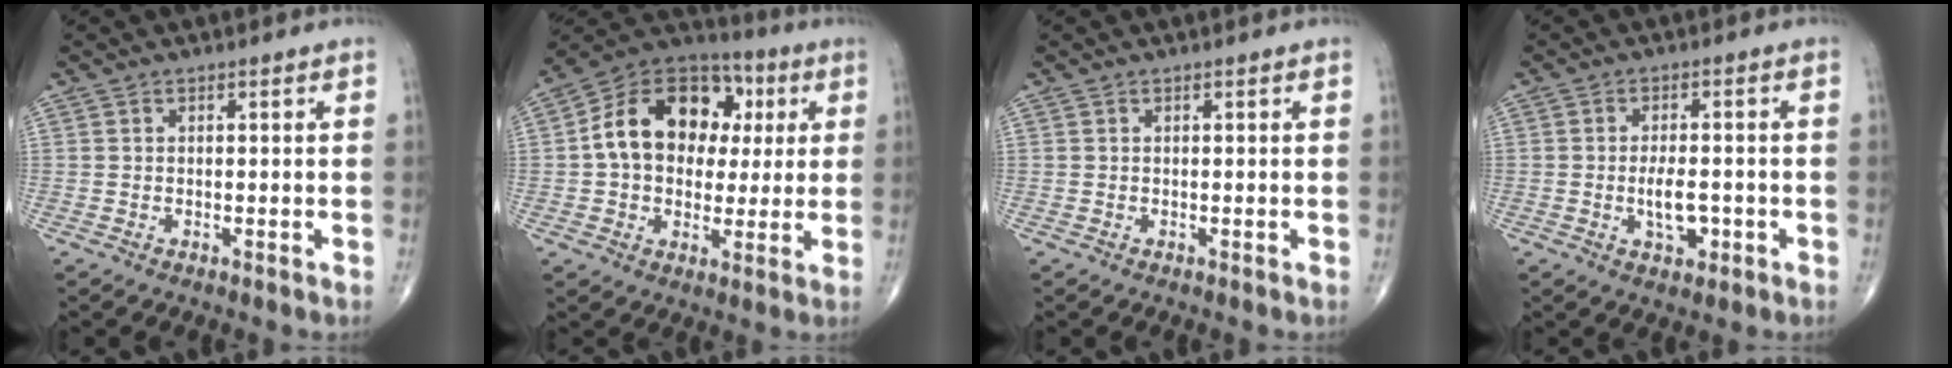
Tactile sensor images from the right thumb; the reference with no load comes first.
{"total": 18.3, "force": [2.7, 13.5, 12.0], "torque": [-0.158, 0.027, 0.036]}
{"total": 0.0}
{"total": 5.0, "force": [-1.3, 2.5, 4.1], "torque": [-0.059, 0.003, -0.018]}